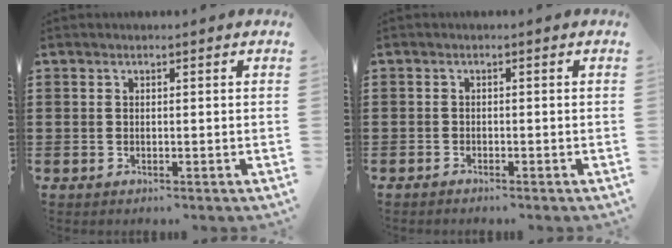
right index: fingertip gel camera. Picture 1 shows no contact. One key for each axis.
{"total": 0.8, "fx": -0.8, "fy": 0.1, "fz": 0.0, "tx": -0.002, "ty": 0.001, "tz": -0.017}